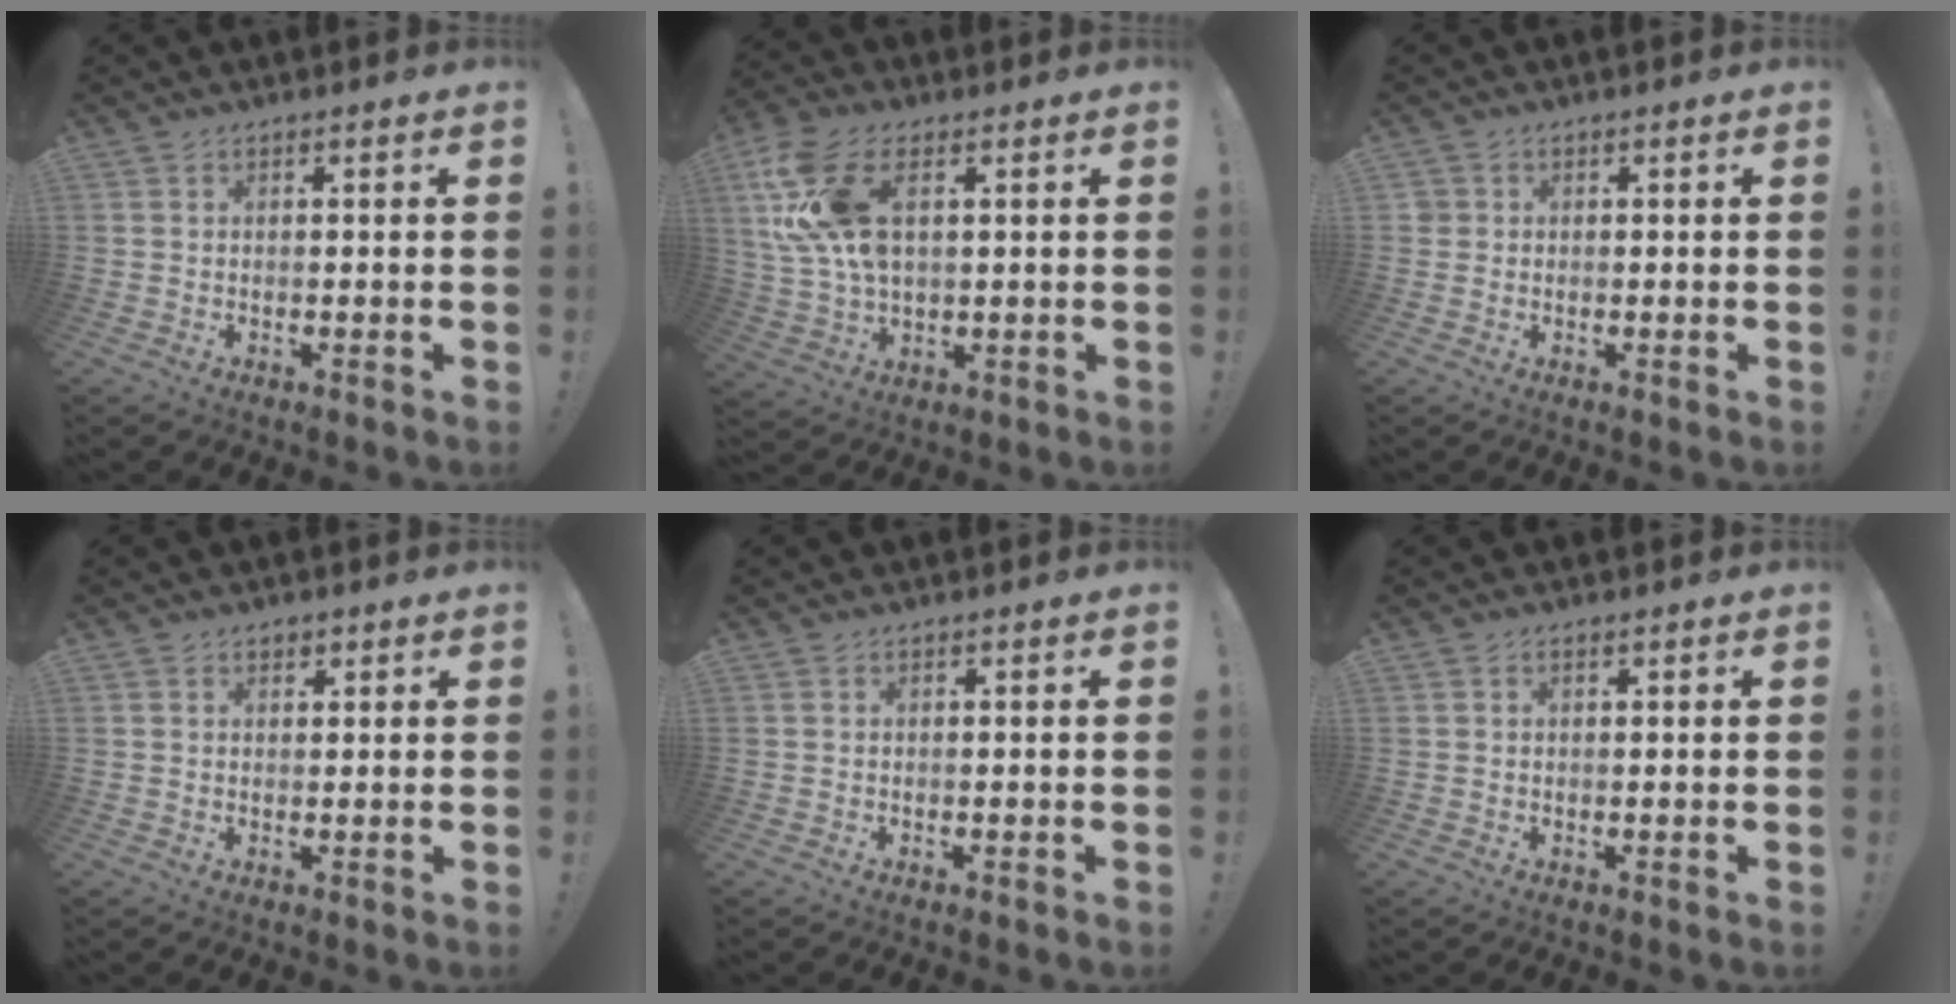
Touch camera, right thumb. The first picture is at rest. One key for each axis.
{"total": 15.8, "fx": 4.9, "fy": 9.3, "fz": 11.9, "tx": -0.242, "ty": -0.007, "tz": 0.094}
{"total": 1.8, "fx": 0.5, "fy": 1.7, "fz": 0.4, "tx": -0.006, "ty": 0.001, "tz": 0.009}
{"total": 1.4, "fx": 0.8, "fy": 1.1, "fz": 0.3, "tx": 0.005, "ty": -0.006, "tz": 0.013}
{"total": 0.0}
{"total": 0.6, "fx": 0.3, "fy": 0.5, "fz": 0.2, "tx": 0.000, "ty": 0.001, "tz": 0.005}